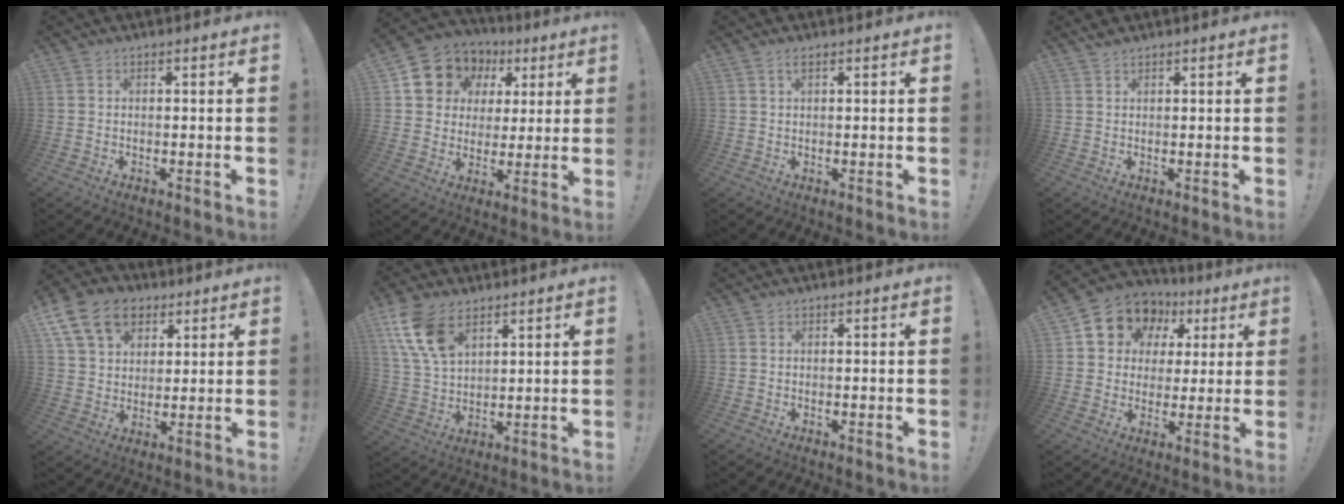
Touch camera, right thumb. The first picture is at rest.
{"total": 11.0, "force": [4.5, 9.5, 3.3], "torque": [-0.054, -0.027, 0.095]}
{"total": 1.5, "force": [0.8, 0.6, 1.2], "torque": [-0.022, 0.001, 0.014]}
{"total": 1.2, "force": [1.0, 0.4, 0.4], "torque": [-0.005, -0.002, 0.019]}
{"total": 15.1, "force": [7.1, 10.9, 7.7], "torque": [-0.124, -0.026, 0.141]}
{"total": 12.9, "force": [7.2, 7.4, 7.7], "torque": [-0.155, -0.024, 0.138]}
{"total": 0.0}
{"total": 11.0, "force": [4.8, 9.1, 3.9], "torque": [-0.071, -0.024, 0.095]}